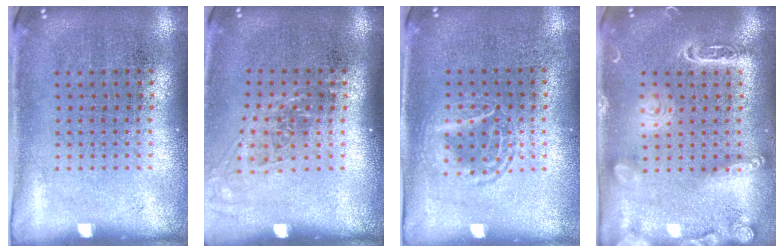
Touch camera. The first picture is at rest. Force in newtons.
{"total": 1.2, "press": 1.0, "slide": 0.8}
{"total": 1.2, "press": 1.2, "slide": 0.1}
{"total": 1.9, "press": 1.9, "slide": 0.1}